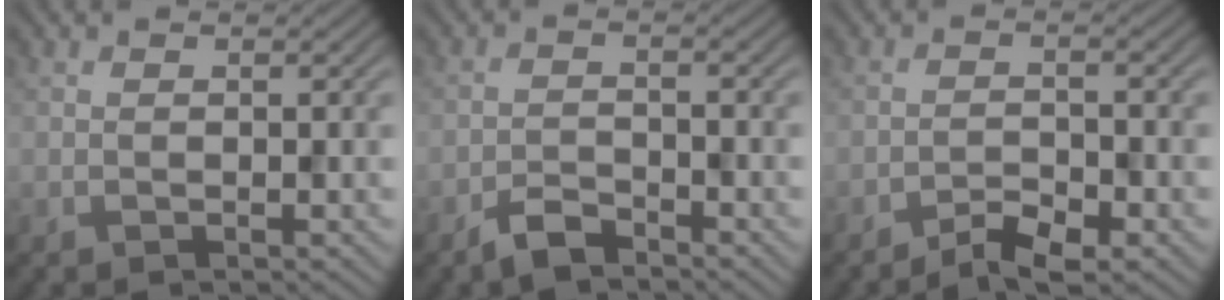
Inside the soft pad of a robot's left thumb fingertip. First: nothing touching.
{"total": 3.1, "force": [-2.6, 0.9, 1.4], "torque": [-0.026, 0.002, -0.055]}
{"total": 3.7, "force": [-2.9, 0.8, 2.1], "torque": [-0.038, 0.005, -0.055]}